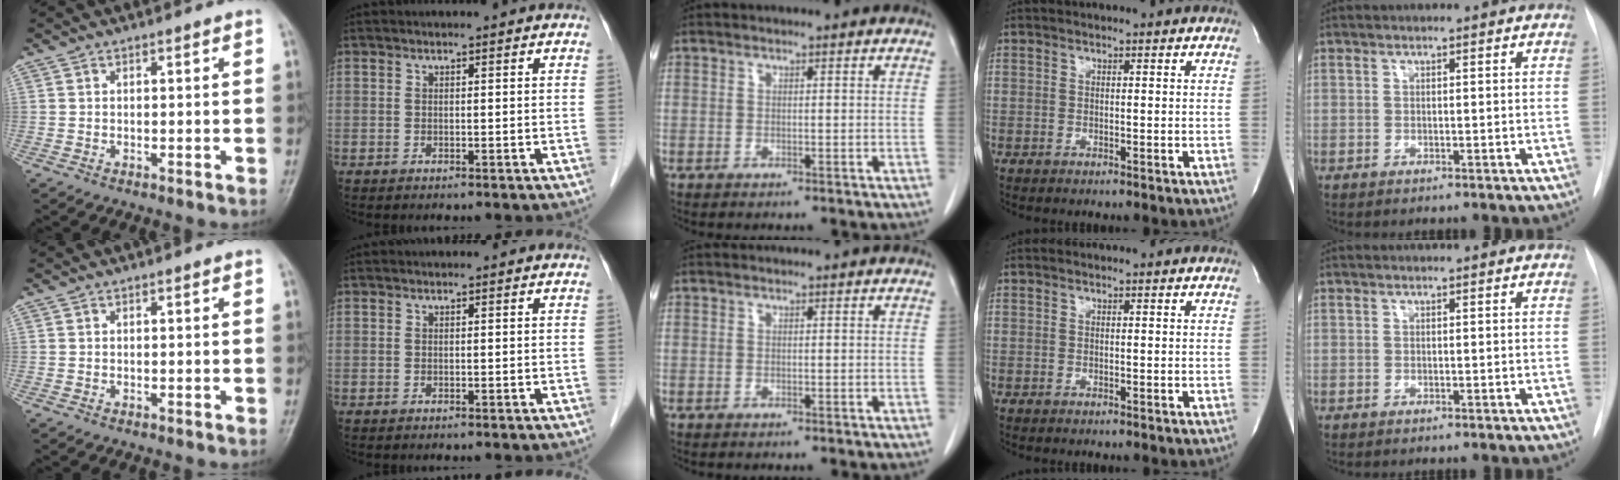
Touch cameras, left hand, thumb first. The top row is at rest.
{}